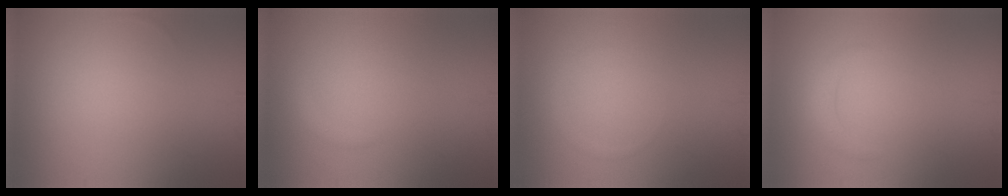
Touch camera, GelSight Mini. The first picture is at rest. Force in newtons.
{"total": 0.8, "press": 0.8, "slide": 0.1}
{"total": 0.7, "press": 0.7, "slide": 0.1}
{"total": 1.4, "press": 1.4, "slide": 0.0}